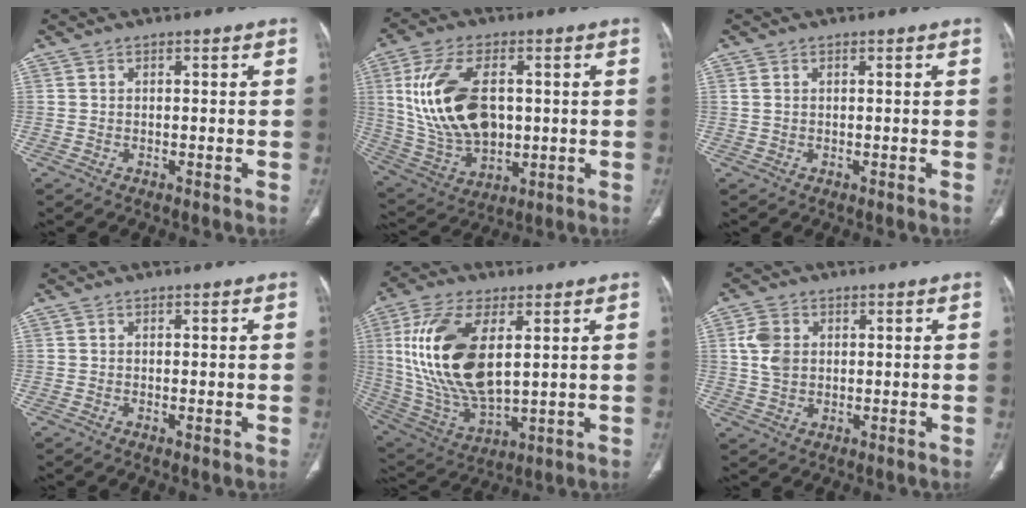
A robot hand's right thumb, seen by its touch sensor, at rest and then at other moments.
{"total": 18.6, "force": [2.4, 11.2, 14.7], "torque": [-0.277, -0.006, 0.060]}
{"total": 0.9, "force": [0.3, 0.6, 0.6], "torque": [-0.018, 0.009, 0.011]}
{"total": 0.5, "force": [-0.1, 0.2, 0.5], "torque": [-0.013, -0.004, -0.001]}
{"total": 20.8, "force": [4.5, 10.2, 17.6], "torque": [-0.357, -0.022, 0.093]}
{"total": 5.6, "force": [1.1, 4.2, 3.5], "torque": [-0.062, -0.001, 0.024]}